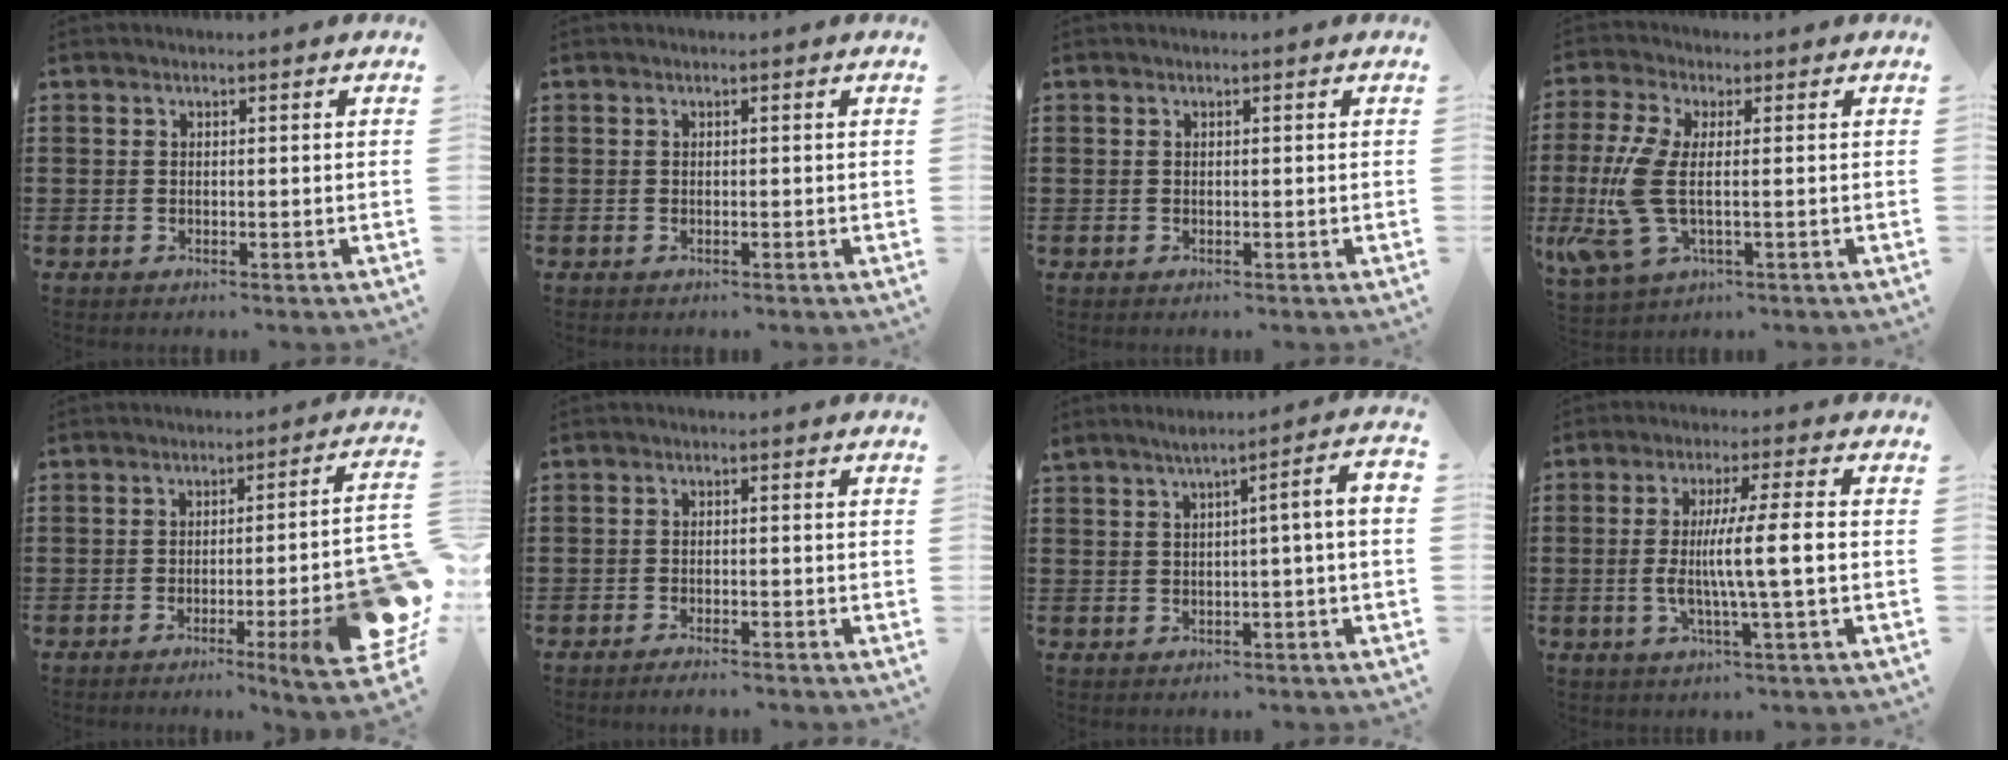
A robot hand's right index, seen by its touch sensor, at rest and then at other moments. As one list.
[{"total": 0.0}, {"total": 0.0}, {"total": 8.8, "force": [-1.1, 3.3, 8.1], "torque": [-0.205, -0.026, -0.024]}, {"total": 9.9, "force": [-3.8, 0.8, 9.1], "torque": [-0.120, -0.021, -0.065]}, {"total": 1.3, "force": [-1.2, -0.1, 0.4], "torque": [-0.008, -0.001, -0.024]}, {"total": 4.3, "force": [0.5, -0.5, 4.2], "torque": [-0.068, -0.011, 0.004]}, {"total": 8.4, "force": [-0.6, 0.1, 8.4], "torque": [-0.147, -0.002, -0.016]}]